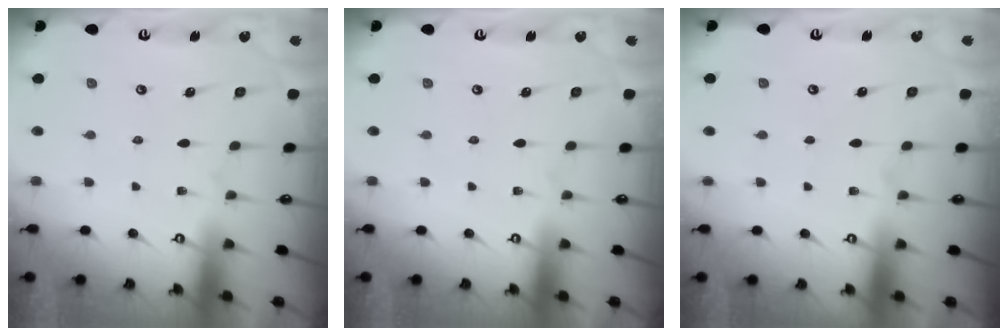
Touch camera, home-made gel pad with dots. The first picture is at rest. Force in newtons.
{"total": 0.0}
{"total": 0.0}